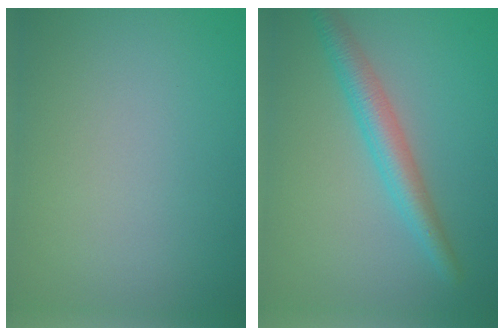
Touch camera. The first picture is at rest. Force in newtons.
{"total": 3.6, "press": 3.6, "slide": 0.2}